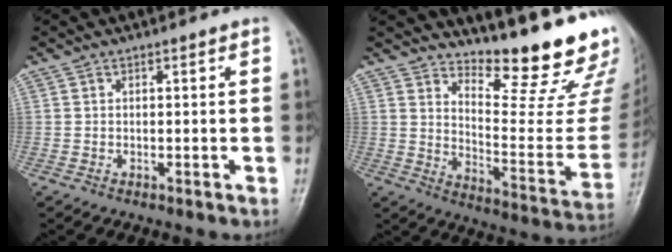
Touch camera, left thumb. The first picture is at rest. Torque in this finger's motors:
{"motor_torque": [0.72, 0.08, 0.77, -1.60, 0.09]}